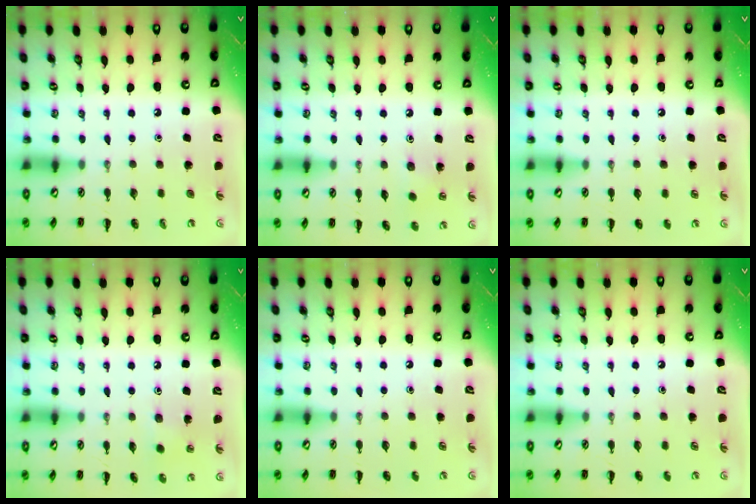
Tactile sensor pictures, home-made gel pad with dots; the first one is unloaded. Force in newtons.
{"total": 4.4, "press": 4.2, "slide": 1.3}
{"total": 0.0}
{"total": 3.3, "press": 3.2, "slide": 1.0}
{"total": 0.0}
{"total": 0.0}